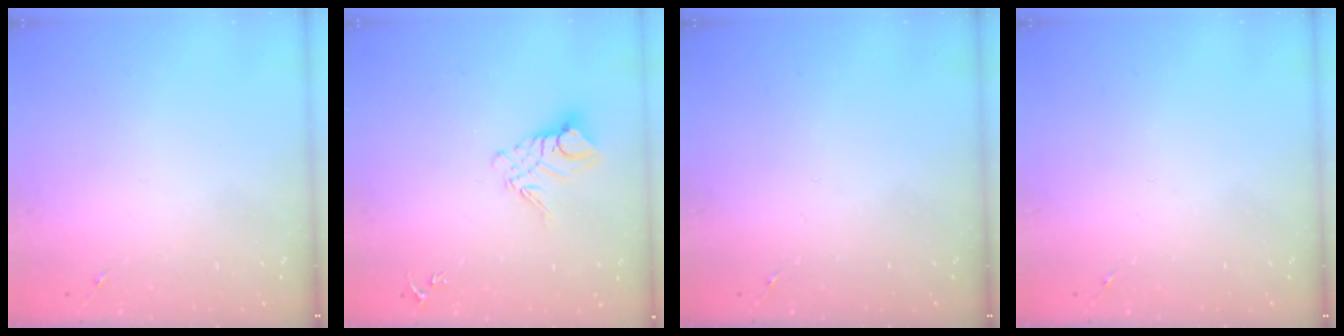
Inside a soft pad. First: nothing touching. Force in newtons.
{"total": 10.6, "press": 10.5, "slide": 0.7}
{"total": 0.0}
{"total": 0.0}